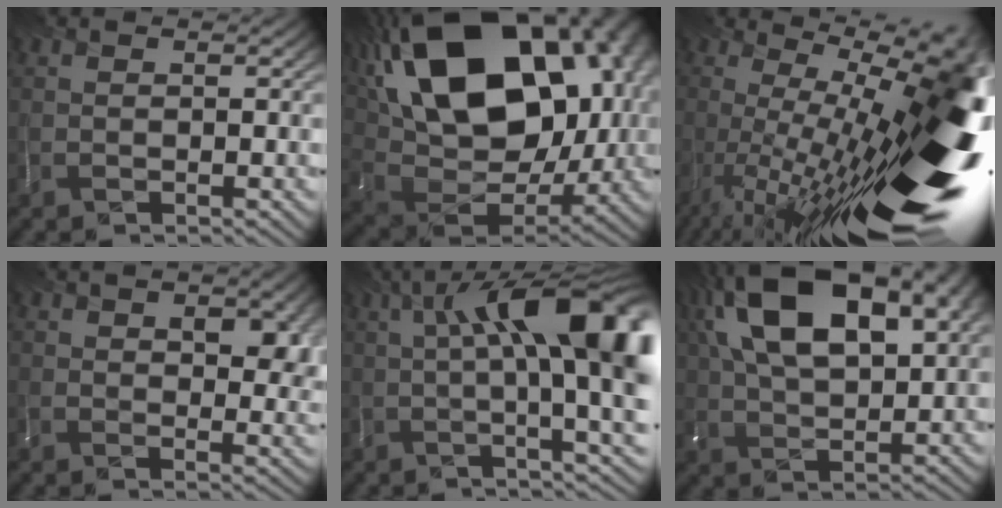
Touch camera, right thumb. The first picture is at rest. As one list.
[{"total": 23.3, "force": [7.9, 14.6, 16.4], "torque": [-0.328, 0.046, 0.167]}, {"total": 20.9, "force": [-2.8, 6.3, 19.7], "torque": [-0.239, -0.001, -0.054]}, {"total": 6.2, "force": [1.9, 3.8, 4.6], "torque": [-0.051, -0.014, 0.037]}, {"total": 16.7, "force": [3.0, 5.3, 15.6], "torque": [-0.200, 0.026, 0.057]}, {"total": 18.4, "force": [7.4, 9.6, 13.9], "torque": [-0.267, 0.045, 0.114]}]